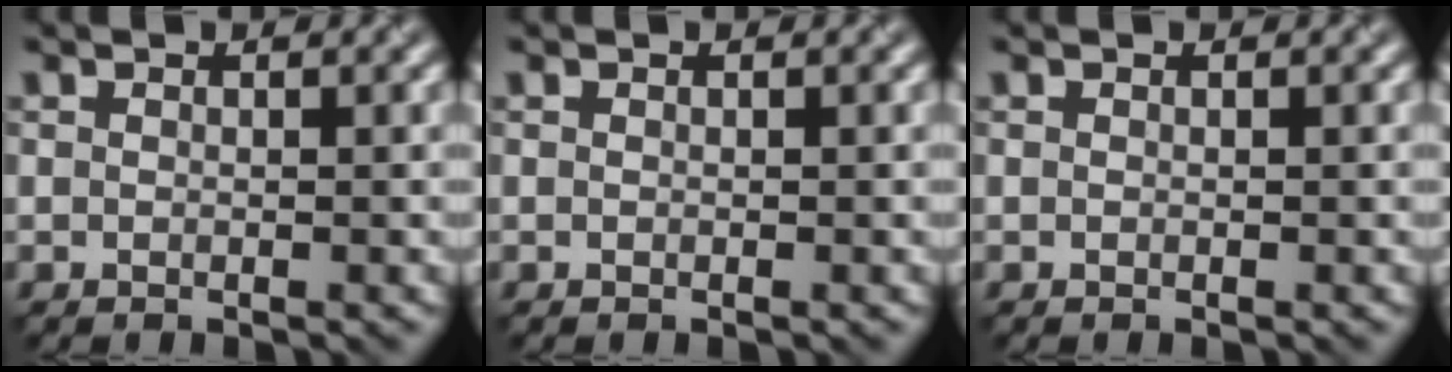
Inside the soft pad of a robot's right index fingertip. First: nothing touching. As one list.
[{"total": 0.0}, {"total": 0.0}]